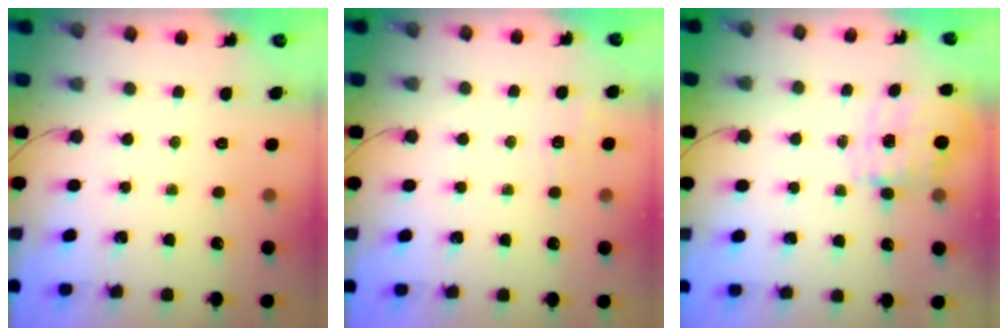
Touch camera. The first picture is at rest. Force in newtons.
{"total": 1.4, "press": 0.6, "slide": 1.3}
{"total": 3.5, "press": 3.3, "slide": 1.0}